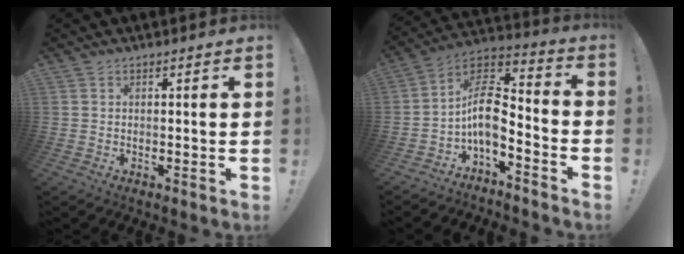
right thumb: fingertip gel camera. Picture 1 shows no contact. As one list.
[{"total": 10.9, "force": [-2.6, 6.1, 8.6], "torque": [-0.148, 0.012, -0.045]}]